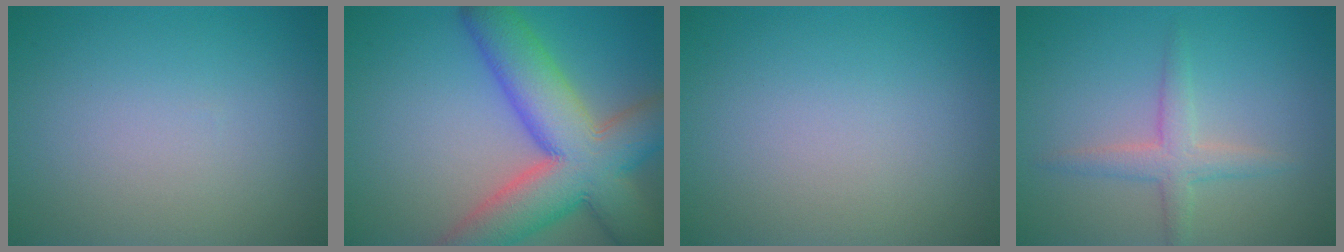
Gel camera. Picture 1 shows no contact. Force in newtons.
{"total": 11.8, "press": 11.8, "slide": 0.9}
{"total": 0.0}
{"total": 2.4, "press": 2.4, "slide": 0.2}